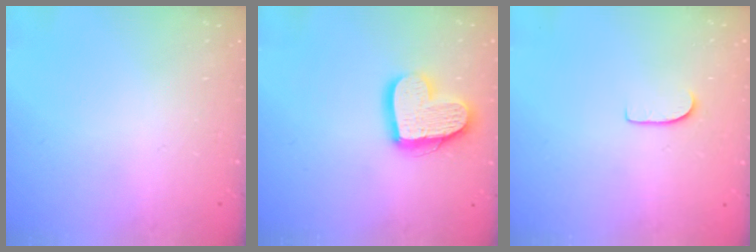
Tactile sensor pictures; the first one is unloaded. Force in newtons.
{"total": 16.4, "press": 16.4, "slide": 1.5}
{"total": 6.1, "press": 6.1, "slide": 0.5}